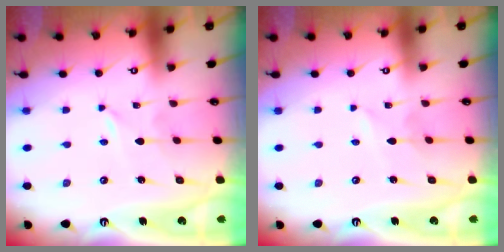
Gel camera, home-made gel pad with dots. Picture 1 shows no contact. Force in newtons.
{"total": 1.9, "press": 1.9, "slide": 0.2}